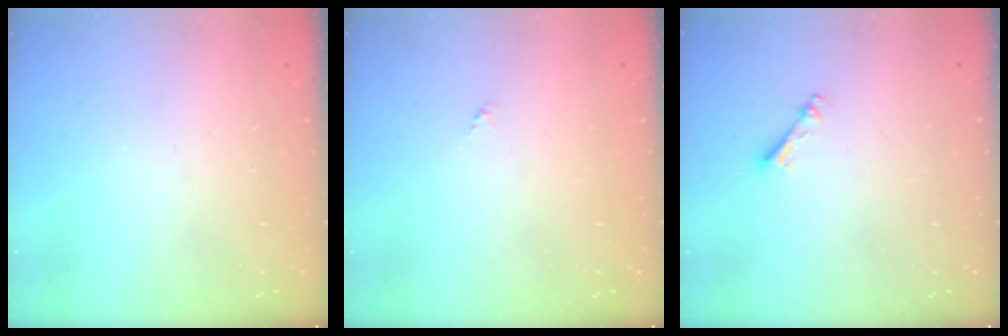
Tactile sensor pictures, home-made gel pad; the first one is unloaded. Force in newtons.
{"total": 0.0}
{"total": 2.5, "press": 2.4, "slide": 0.5}